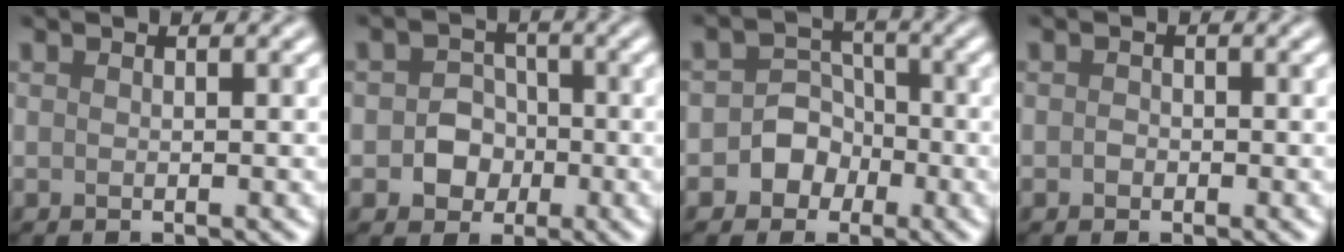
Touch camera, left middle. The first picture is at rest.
{"total": 3.1, "force": [-0.7, 2.8, 1.3], "torque": [-0.001, 0.002, -0.022]}
{"total": 4.0, "force": [-1.5, 3.5, 1.1], "torque": [0.018, 0.011, -0.044]}
{"total": 0.7, "force": [-0.3, 0.6, 0.2], "torque": [-0.004, -0.003, -0.007]}